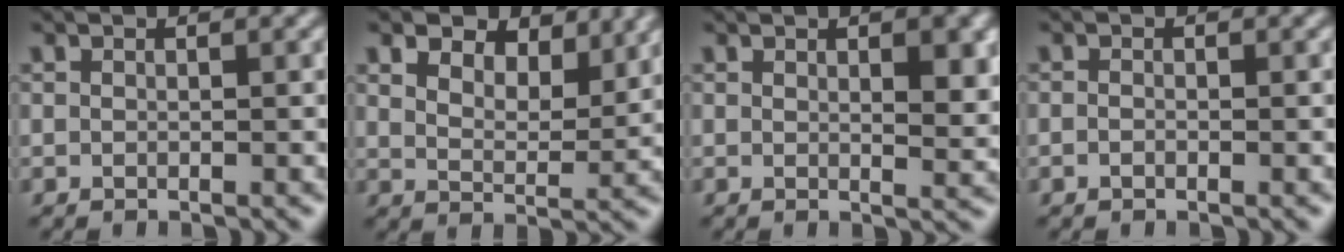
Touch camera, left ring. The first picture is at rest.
{"total": 7.4, "force": [5.4, 3.5, 3.8], "torque": [-0.061, 0.009, 0.062]}
{"total": 4.0, "force": [1.5, 1.3, 3.5], "torque": [-0.043, -0.004, 0.027]}
{"total": 0.6, "force": [-0.2, 0.4, 0.3], "torque": [-0.005, -0.001, -0.005]}